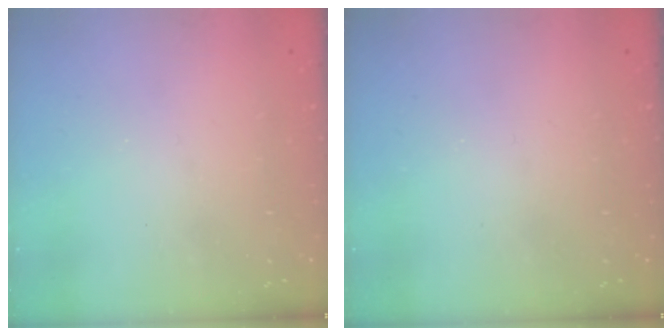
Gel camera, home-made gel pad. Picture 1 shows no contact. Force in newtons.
{"total": 0.0}